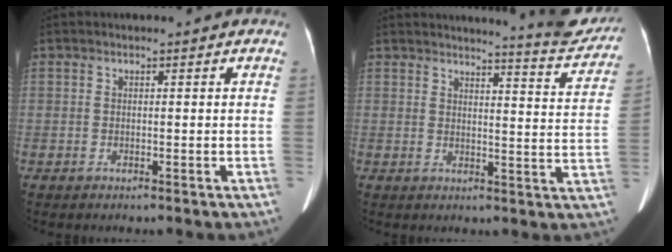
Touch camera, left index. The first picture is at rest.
{"total": 9.1, "force": [8.9, -0.1, 1.8], "torque": [-0.022, -0.048, 0.098]}